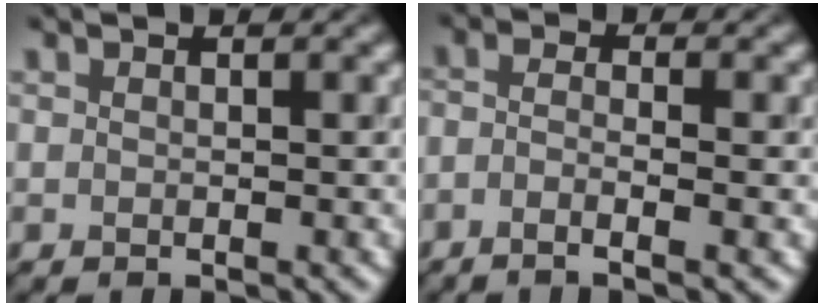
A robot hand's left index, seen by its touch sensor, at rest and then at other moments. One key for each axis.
{"total": 2.5, "fx": -1.5, "fy": 0.4, "fz": 2.0, "tx": -0.036, "ty": 0.004, "tz": -0.026}